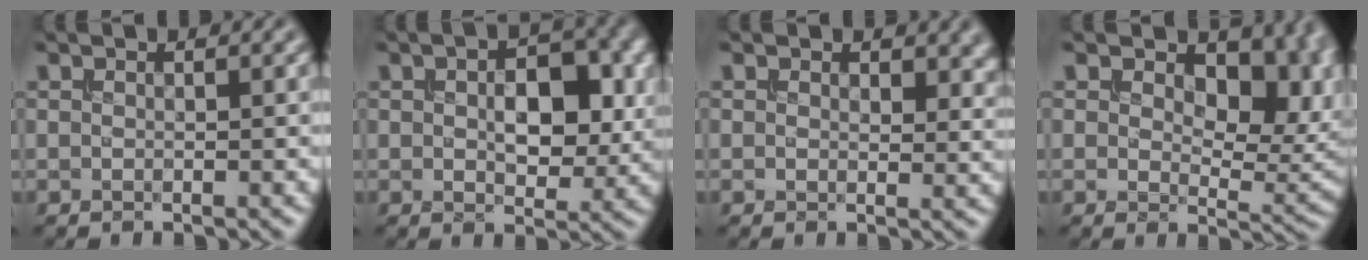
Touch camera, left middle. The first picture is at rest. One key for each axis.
{"total": 6.0, "fx": 0.6, "fy": 3.4, "fz": 4.9, "tx": -0.074, "ty": -0.002, "tz": 0.013}
{"total": 2.7, "fx": 1.3, "fy": 1.8, "fz": 1.4, "tx": -0.021, "ty": -0.007, "tz": 0.016}
{"total": 10.1, "fx": 3.5, "fy": 5.8, "fz": 7.4, "tx": -0.089, "ty": -0.009, "tz": 0.047}